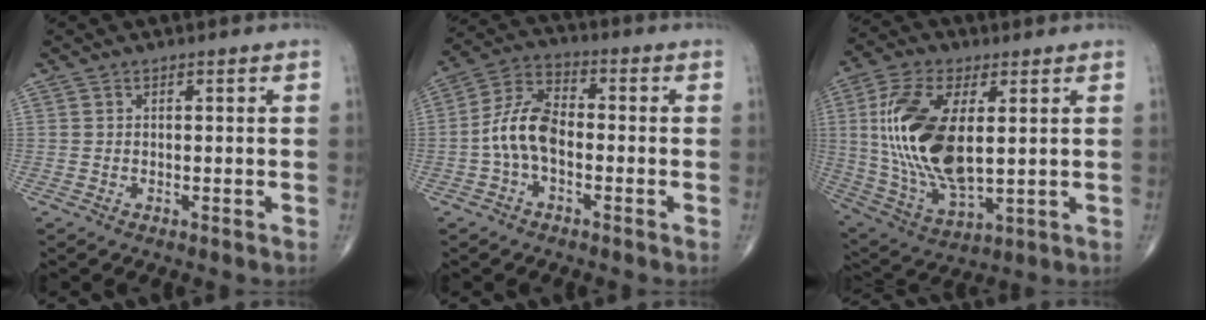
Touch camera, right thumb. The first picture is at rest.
{"total": 9.0, "force": [-1.8, 5.0, 7.2], "torque": [-0.143, 0.035, -0.043]}
{"total": 19.9, "force": [2.8, 9.5, 17.2], "torque": [-0.352, -0.019, 0.059]}